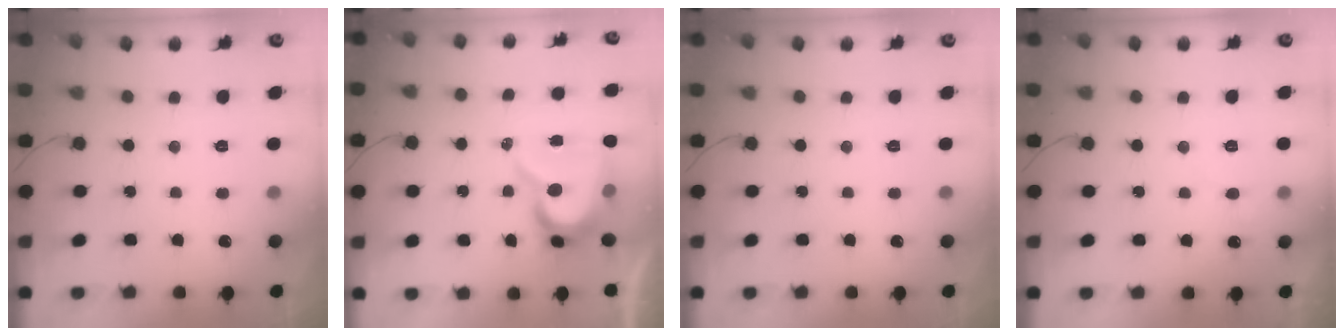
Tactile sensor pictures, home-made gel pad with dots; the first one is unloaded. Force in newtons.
{"total": 12.8, "press": 12.7, "slide": 1.2}
{"total": 0.0}
{"total": 3.8, "press": 3.7, "slide": 0.2}